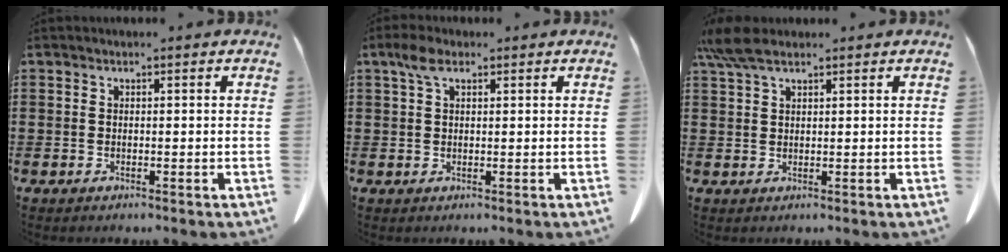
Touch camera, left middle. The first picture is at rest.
{"total": 3.1, "force": [1.5, 1.5, 2.3], "torque": [-0.052, 0.009, 0.027]}
{"total": 4.6, "force": [2.9, 1.5, 3.2], "torque": [-0.078, 0.004, 0.053]}